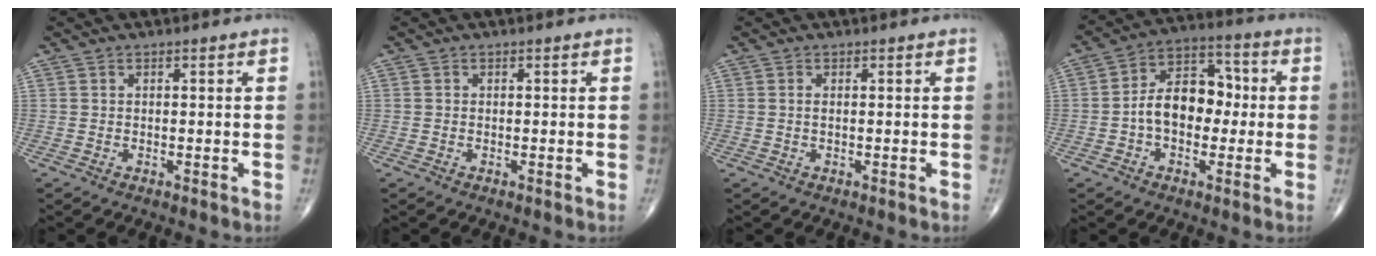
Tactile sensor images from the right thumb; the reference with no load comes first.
{"total": 0.0}
{"total": 0.7, "force": [0.1, 0.2, 0.6], "torque": [-0.017, 0.000, 0.002]}
{"total": 11.5, "force": [-0.8, 7.8, 8.5], "torque": [-0.109, 0.041, -0.026]}